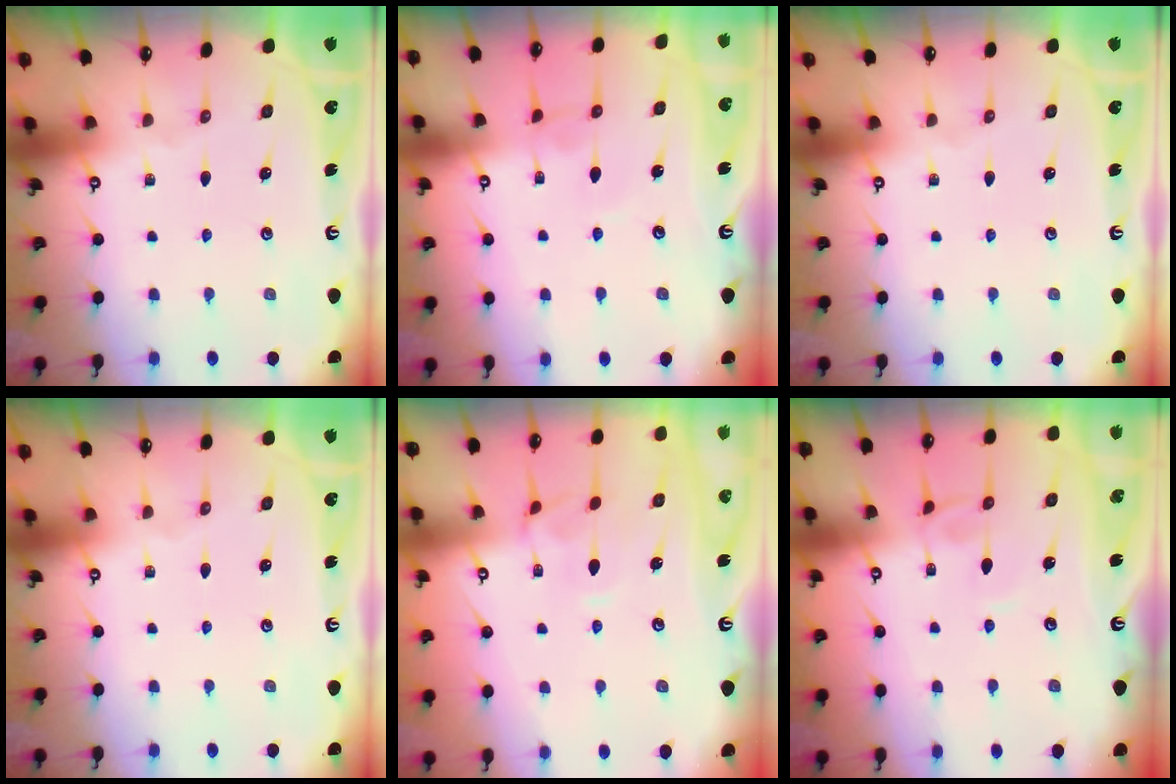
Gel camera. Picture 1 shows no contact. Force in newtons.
{"total": 1.1, "press": 1.1, "slide": 0.2}
{"total": 0.0}
{"total": 0.0}
{"total": 2.2, "press": 2.0, "slide": 0.8}
{"total": 3.6, "press": 3.6, "slide": 0.4}